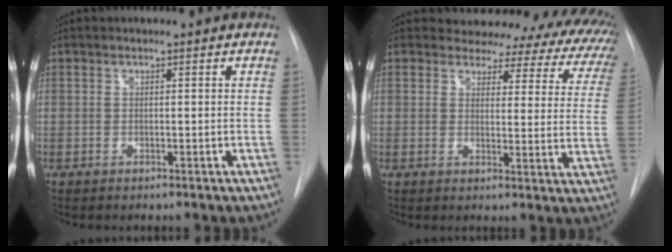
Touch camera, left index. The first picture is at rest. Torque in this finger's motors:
{"motor_torque": [0.51, -1.17, 0.30, 0.01]}